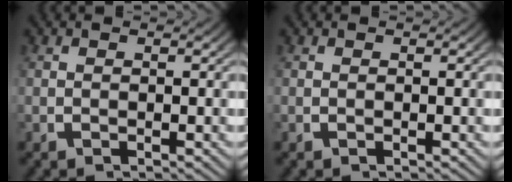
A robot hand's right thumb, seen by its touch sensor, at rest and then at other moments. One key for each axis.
{"total": 0.0}